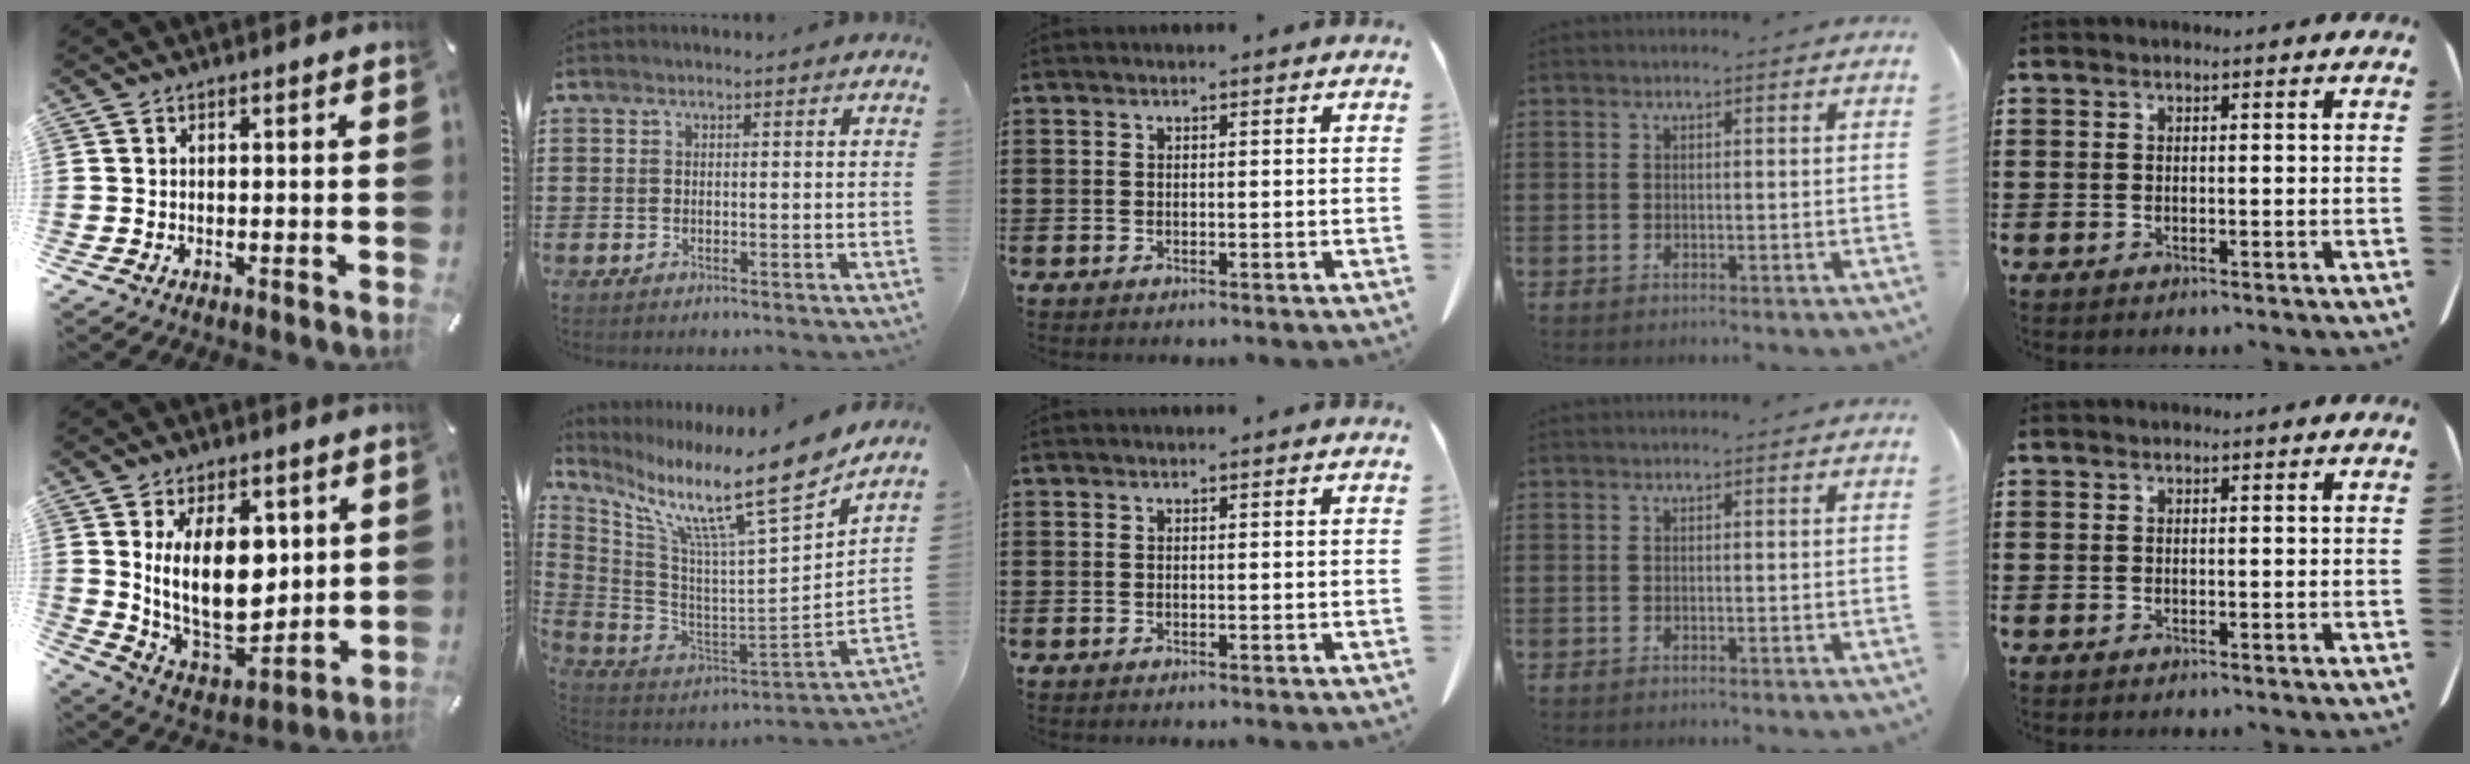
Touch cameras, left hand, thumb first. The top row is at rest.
{"thumb": {"total": 18.2, "force": [4.0, 11.0, 13.9], "torque": [-0.247, -0.034, 0.072]}, "index": {"total": 12.7, "force": [9.6, 0.2, 8.3], "torque": [-0.169, -0.083, 0.145]}}